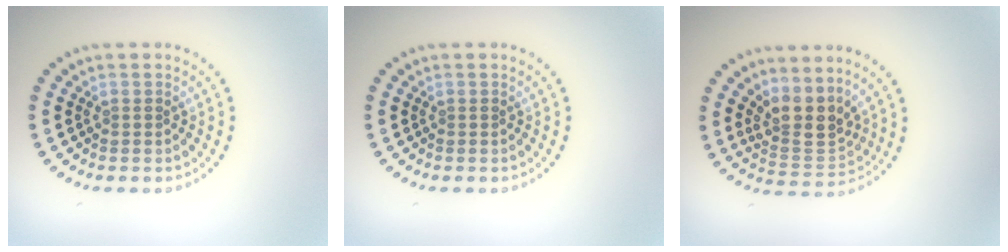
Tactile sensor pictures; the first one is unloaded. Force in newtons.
{"total": 0.0}
{"total": 3.6, "press": 3.0, "slide": 2.1}